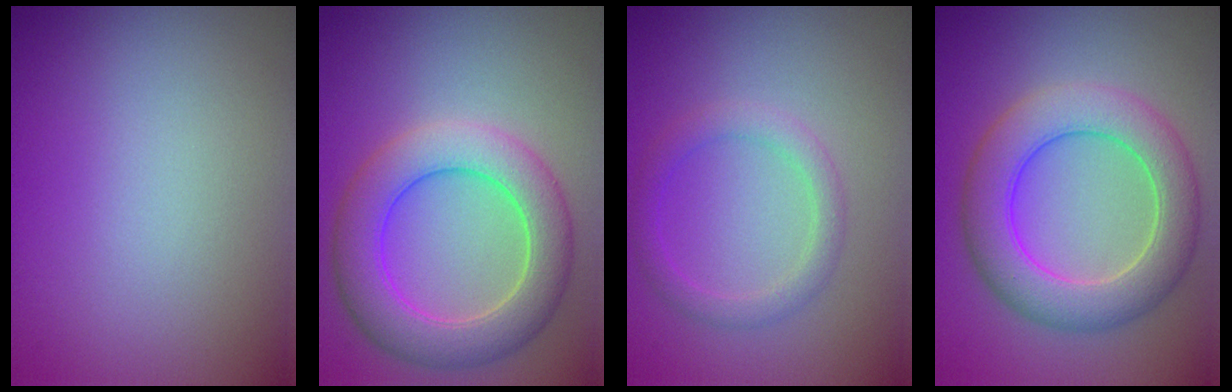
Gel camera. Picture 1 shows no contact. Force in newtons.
{"total": 6.9, "press": 6.9, "slide": 0.1}
{"total": 2.3, "press": 2.3, "slide": 0.1}
{"total": 6.9, "press": 6.9, "slide": 0.3}